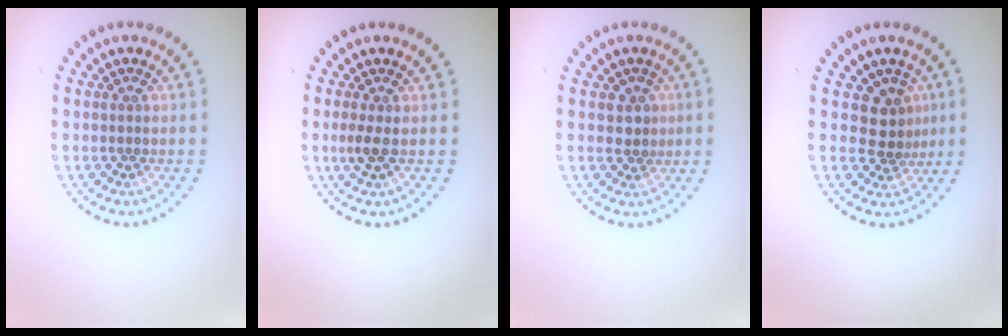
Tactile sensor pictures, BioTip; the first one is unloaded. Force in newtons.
{"total": 1.2, "press": 1.0, "slide": 0.6}
{"total": 1.7, "press": 1.5, "slide": 0.8}
{"total": 2.6, "press": 2.1, "slide": 1.5}